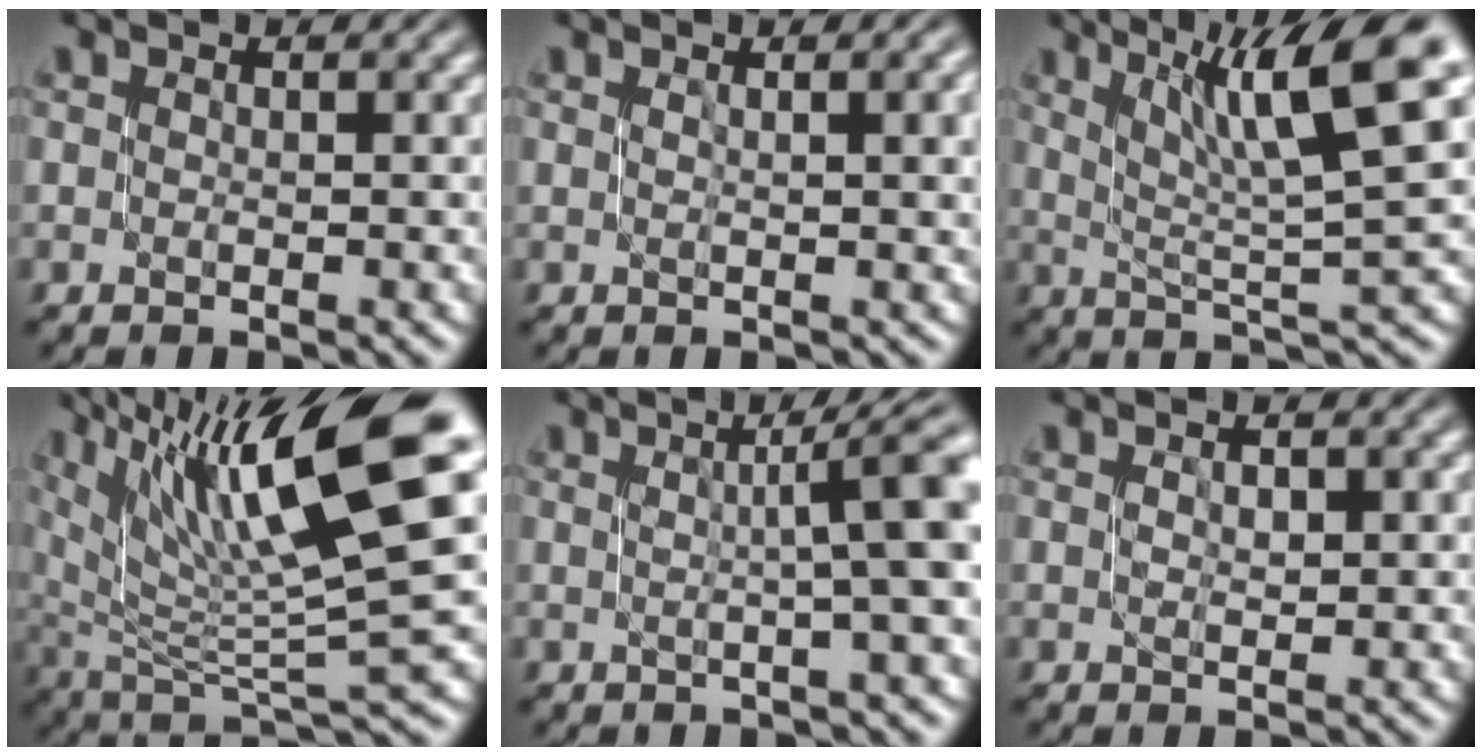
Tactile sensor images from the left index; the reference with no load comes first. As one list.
[{"total": 4.1, "force": [0.7, 1.6, 3.7], "torque": [-0.026, 0.009, 0.006]}, {"total": 10.0, "force": [4.4, 2.0, 8.8], "torque": [-0.122, 0.011, 0.077]}, {"total": 14.1, "force": [6.3, 3.1, 12.2], "torque": [-0.195, 0.013, 0.115]}, {"total": 6.6, "force": [0.8, 1.1, 6.5], "torque": [-0.077, 0.010, 0.010]}, {"total": 0.8, "force": [0.2, 0.4, 0.6], "torque": [-0.009, 0.002, 0.004]}]